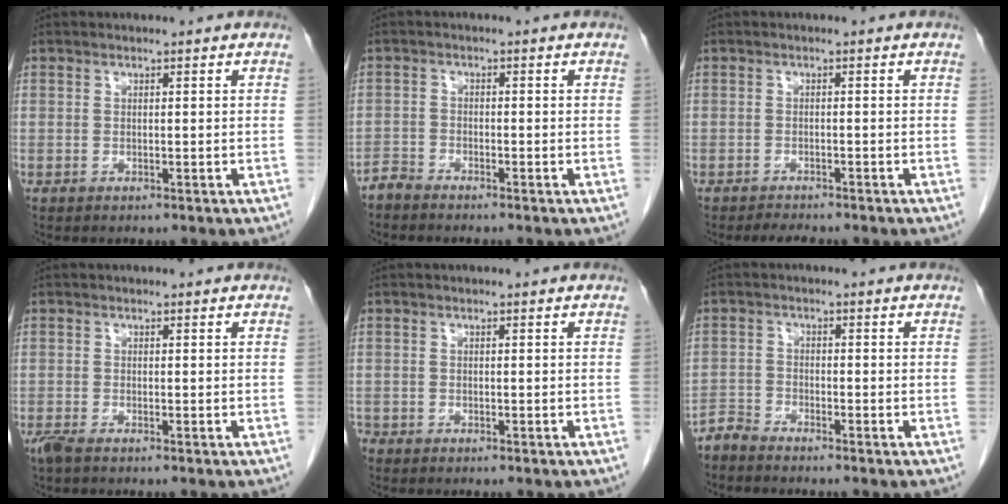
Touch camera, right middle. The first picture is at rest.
{"total": 2.0, "force": [-2.0, 0.3, 0.0], "torque": [0.004, -0.004, -0.038]}
{"total": 2.0, "force": [-1.9, 0.1, 0.6], "torque": [-0.016, -0.008, -0.029]}
{"total": 1.9, "force": [-1.5, 0.3, 1.1], "torque": [-0.029, -0.007, -0.029]}
{"total": 1.4, "force": [-1.1, 0.8, 0.2], "torque": [-0.010, 0.000, -0.020]}
{"total": 2.5, "force": [-2.5, 0.2, -0.1], "torque": [0.007, -0.008, -0.051]}